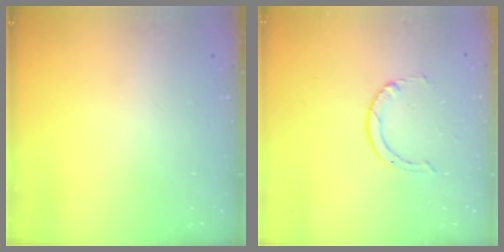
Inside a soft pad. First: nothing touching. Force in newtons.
{"total": 1.5, "press": 1.5, "slide": 0.2}